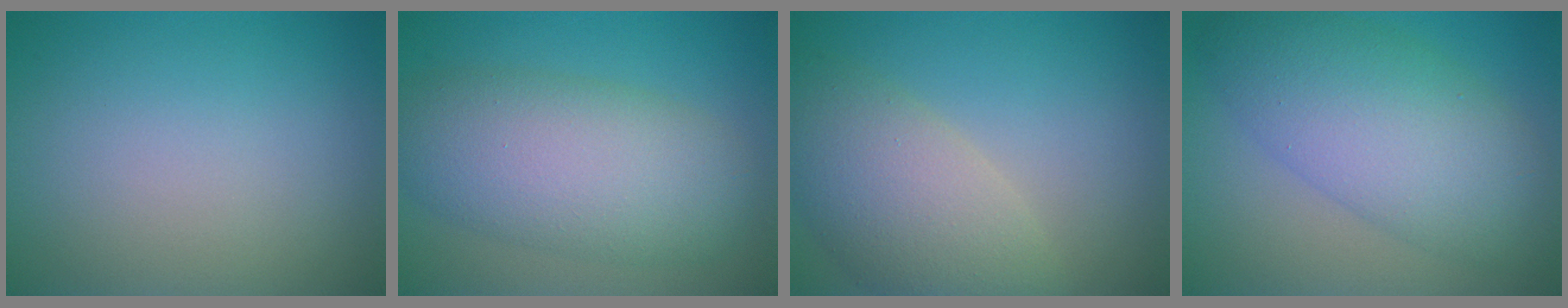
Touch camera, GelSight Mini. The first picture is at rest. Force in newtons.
{"total": 8.1, "press": 8.1, "slide": 0.3}
{"total": 6.9, "press": 6.9, "slide": 0.9}
{"total": 8.4, "press": 8.4, "slide": 0.2}